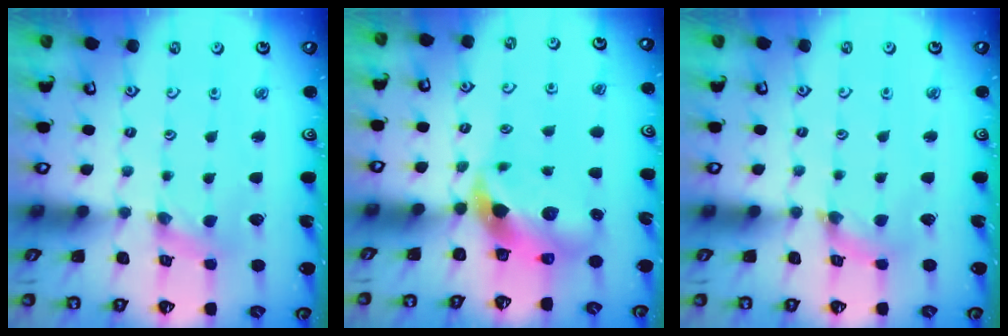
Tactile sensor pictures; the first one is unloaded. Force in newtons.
{"total": 9.1, "press": 9.0, "slide": 1.2}
{"total": 2.4, "press": 2.4, "slide": 0.2}